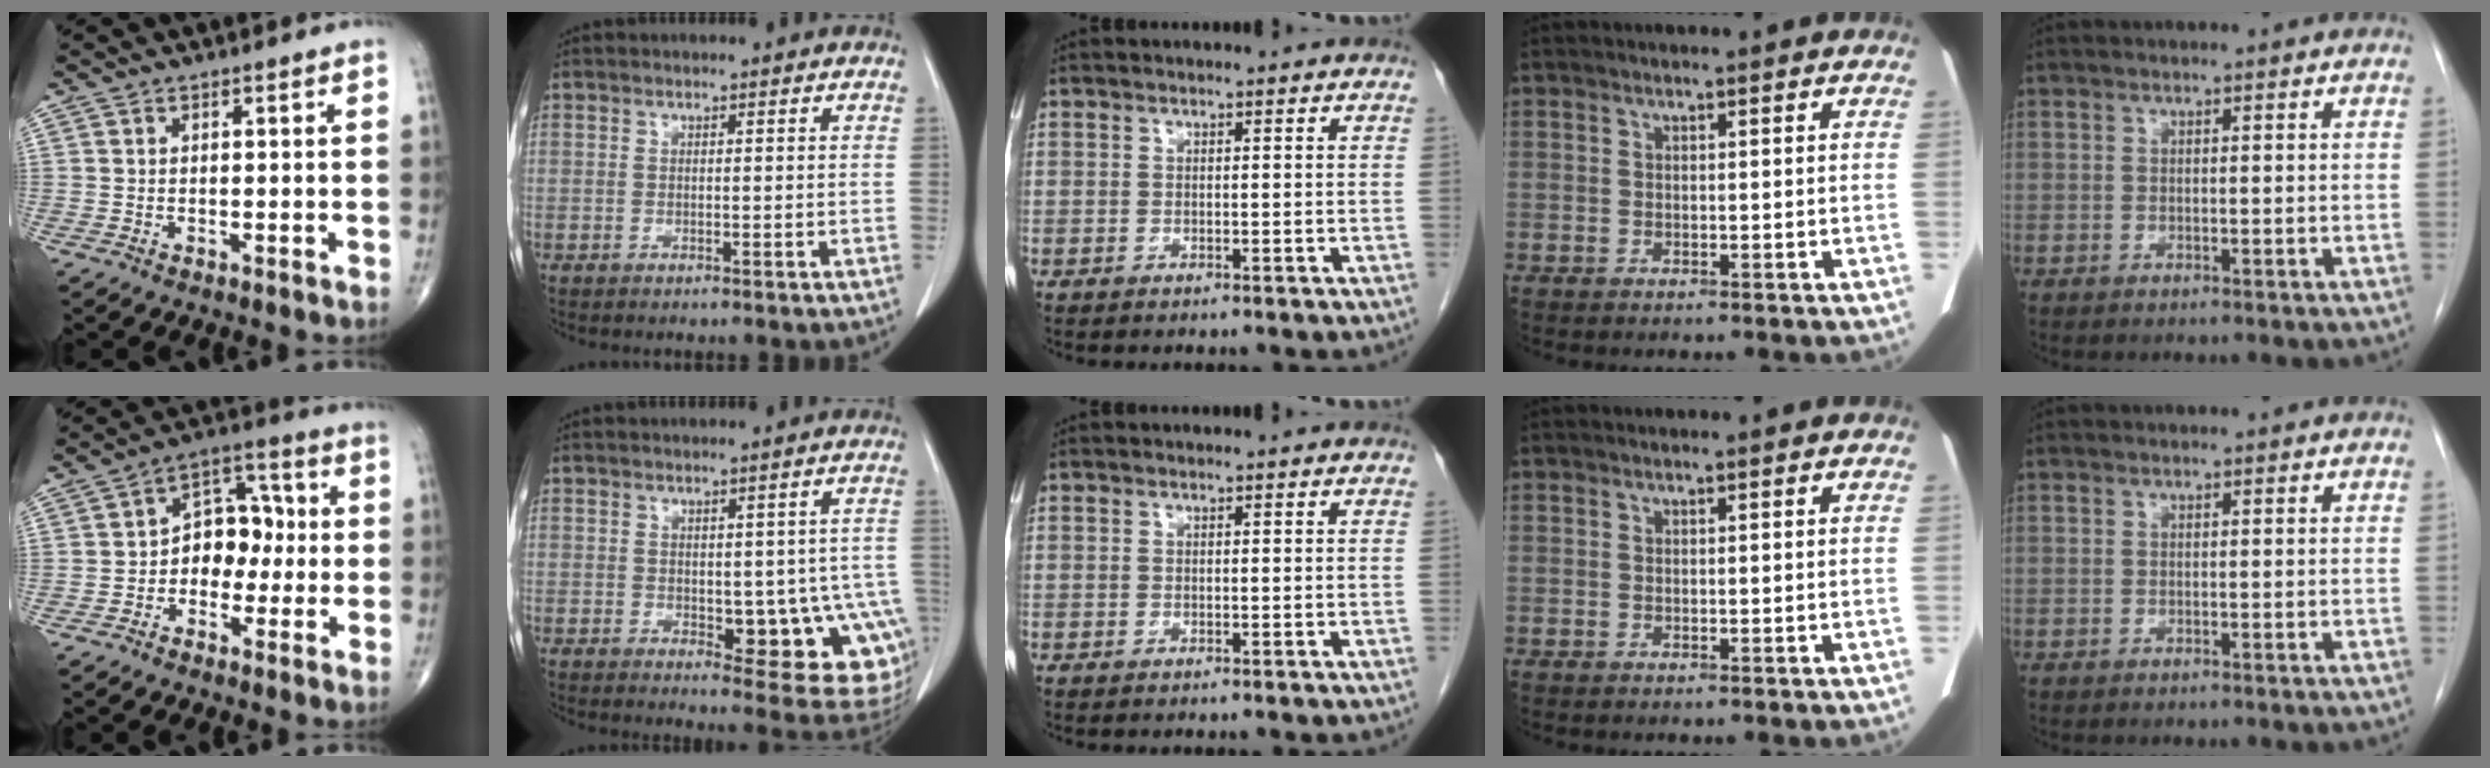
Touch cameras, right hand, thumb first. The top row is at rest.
{"thumb": {"total": 9.4, "force": [-1.1, 6.8, 6.4], "torque": [-0.058, 0.040, -0.030]}, "index": {"total": 12.1, "force": [-2.4, 4.8, 10.8], "torque": [-0.081, 0.005, -0.015]}}